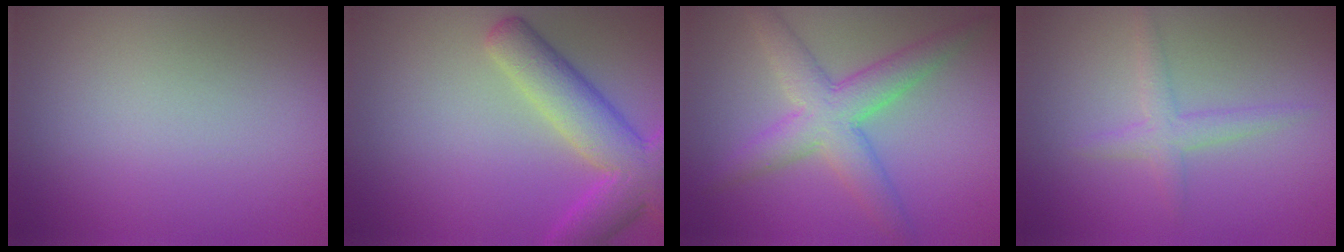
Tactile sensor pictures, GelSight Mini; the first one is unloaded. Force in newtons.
{"total": 6.2, "press": 6.2, "slide": 0.6}
{"total": 5.2, "press": 5.2, "slide": 0.2}
{"total": 1.9, "press": 1.9, "slide": 0.1}